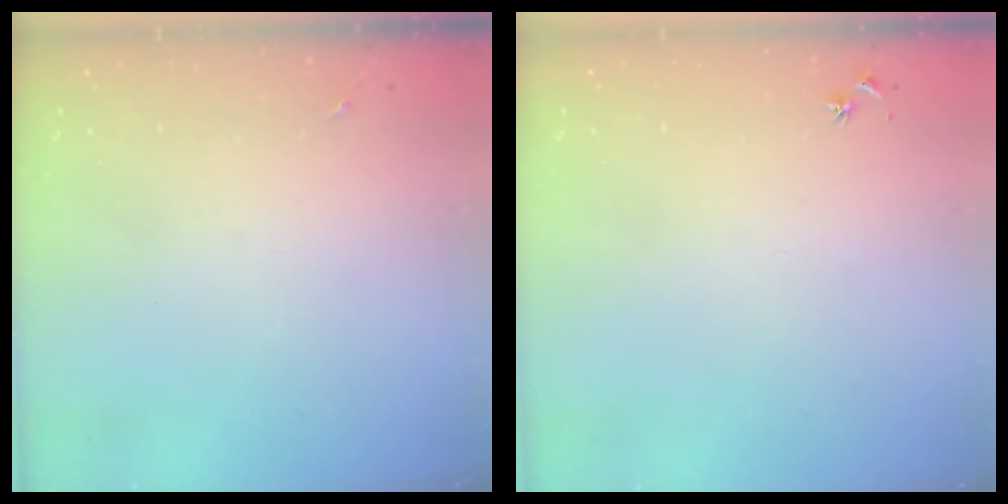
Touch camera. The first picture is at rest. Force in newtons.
{"total": 3.0, "press": 2.9, "slide": 0.4}